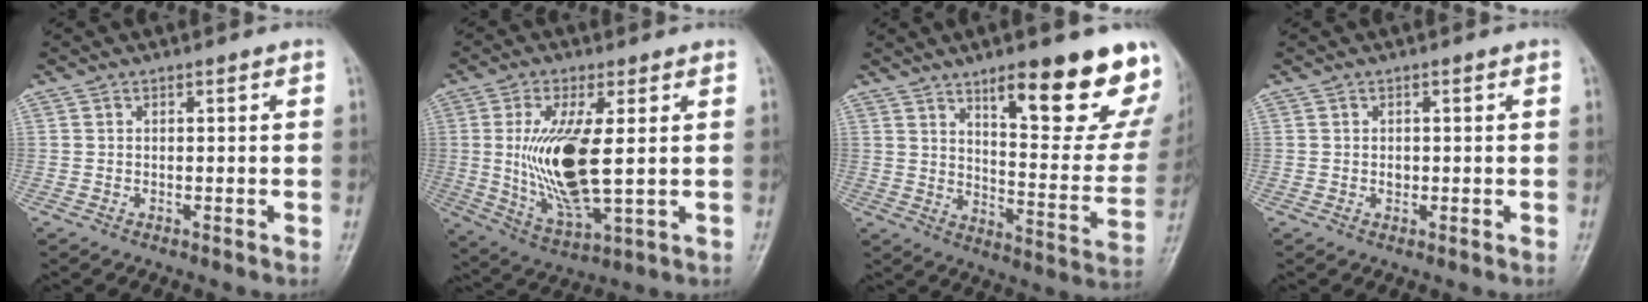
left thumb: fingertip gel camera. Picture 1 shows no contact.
{"total": 14.6, "force": [1.2, 5.0, 13.6], "torque": [-0.271, -0.022, 0.034]}
{"total": 21.4, "force": [13.5, 5.9, 15.6], "torque": [-0.161, -0.076, 0.195]}
{"total": 1.1, "force": [0.0, 0.9, 0.6], "torque": [-0.007, 0.002, 0.001]}